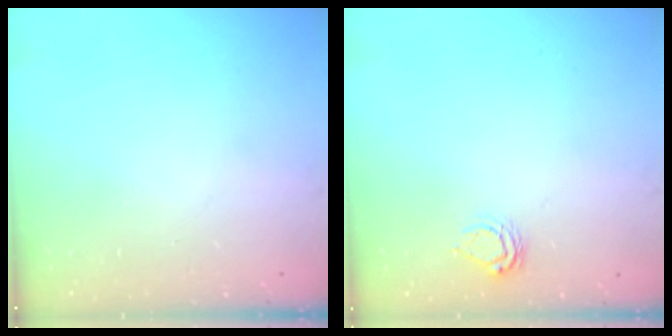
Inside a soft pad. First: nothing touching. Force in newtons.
{"total": 6.2, "press": 6.2, "slide": 0.2}